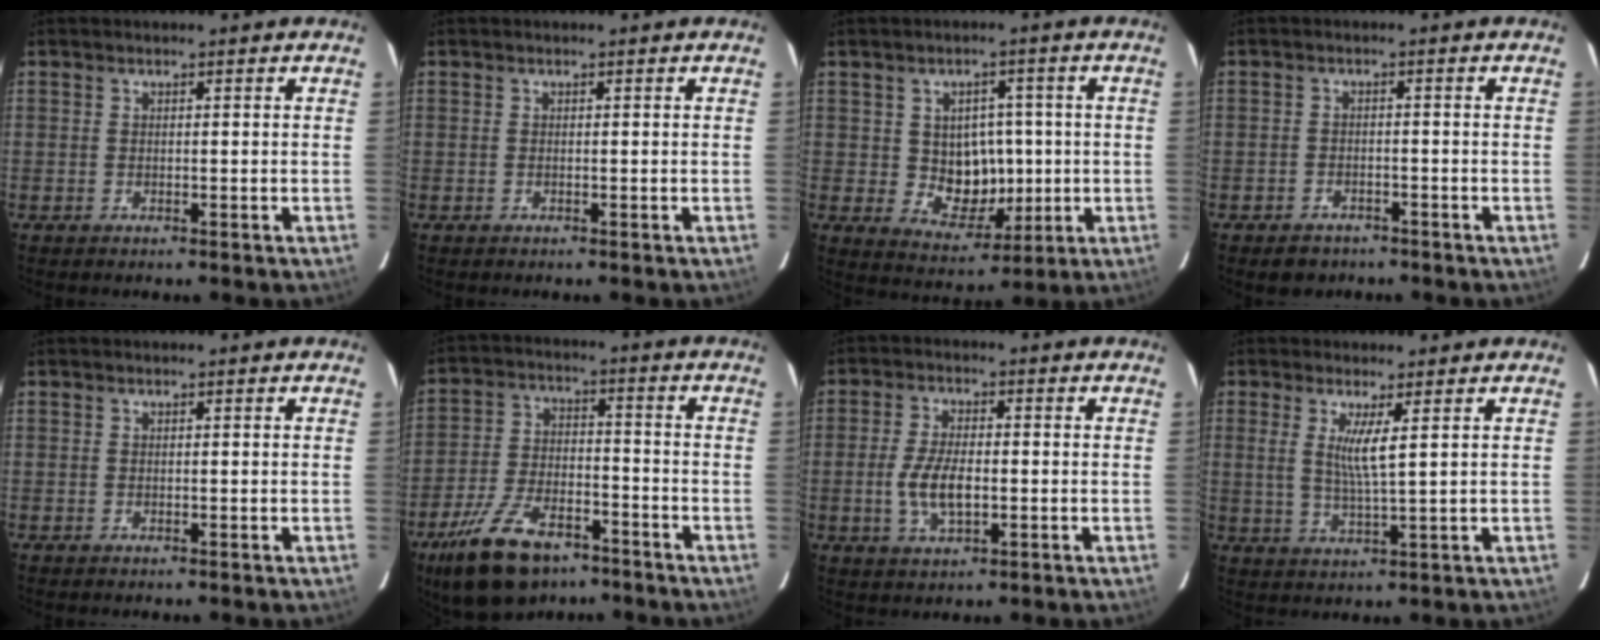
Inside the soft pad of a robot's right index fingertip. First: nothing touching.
{"total": 0.0}
{"total": 8.3, "force": [-0.1, 7.1, 4.4], "torque": [-0.080, 0.003, 0.015]}
{"total": 3.9, "force": [-2.8, 2.6, 0.7], "torque": [-0.023, 0.006, -0.039]}
{"total": 0.0}
{"total": 15.5, "force": [-10.4, 7.4, 8.8], "torque": [-0.192, -0.013, -0.178]}
{"total": 7.2, "force": [-1.4, 3.1, 6.4], "torque": [-0.134, -0.003, -0.024]}
{"total": 5.1, "force": [1.7, -0.1, 4.8], "torque": [-0.094, -0.011, 0.032]}